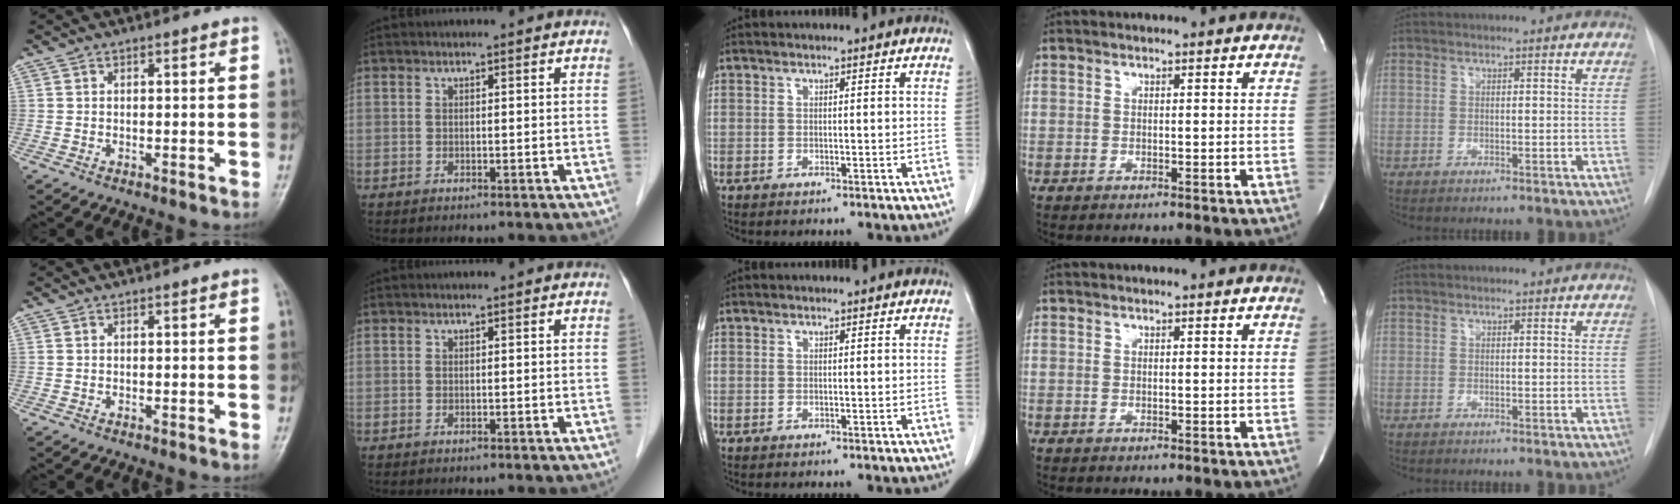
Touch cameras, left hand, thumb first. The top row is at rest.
{}